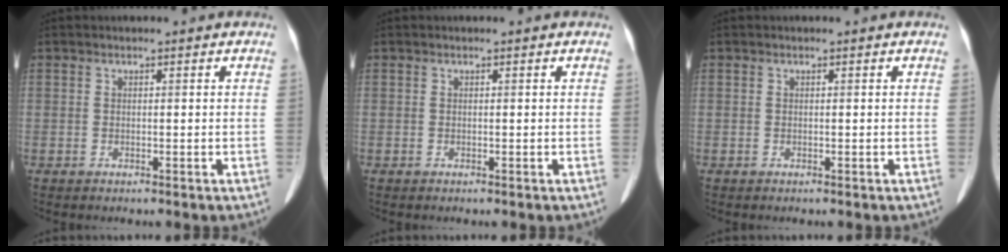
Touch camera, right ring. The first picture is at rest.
{"total": 0.0}
{"total": 0.0}